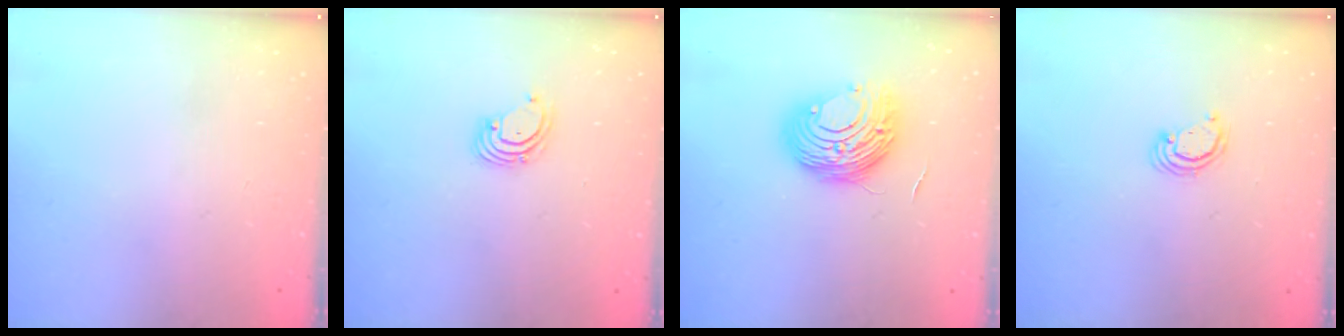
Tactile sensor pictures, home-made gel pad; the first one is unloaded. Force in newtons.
{"total": 1.8, "press": 1.8, "slide": 0.2}
{"total": 11.4, "press": 11.3, "slide": 0.5}
{"total": 2.5, "press": 2.5, "slide": 0.2}